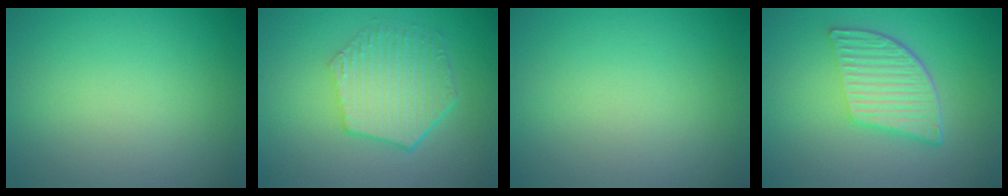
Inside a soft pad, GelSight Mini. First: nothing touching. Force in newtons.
{"total": 5.6, "press": 4.2, "slide": 3.7}
{"total": 0.0}
{"total": 6.1, "press": 4.2, "slide": 4.4}